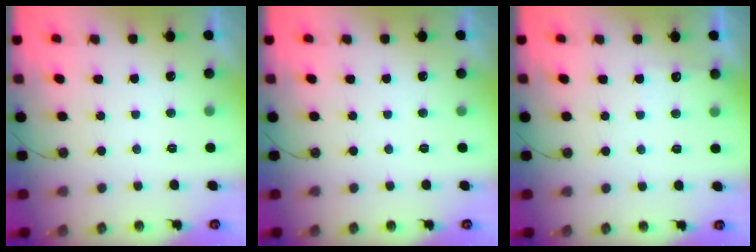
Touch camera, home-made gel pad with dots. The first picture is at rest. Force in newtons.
{"total": 0.0}
{"total": 4.2, "press": 4.2, "slide": 0.6}